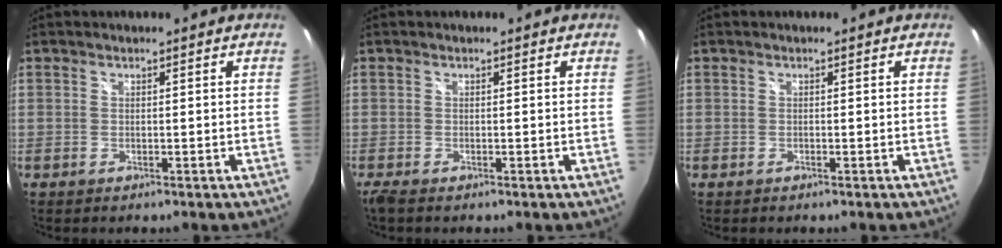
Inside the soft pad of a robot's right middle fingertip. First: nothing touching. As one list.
[{"total": 1.3, "force": [-0.9, 0.1, 0.8], "torque": [-0.019, -0.005, -0.020]}, {"total": 0.0}]